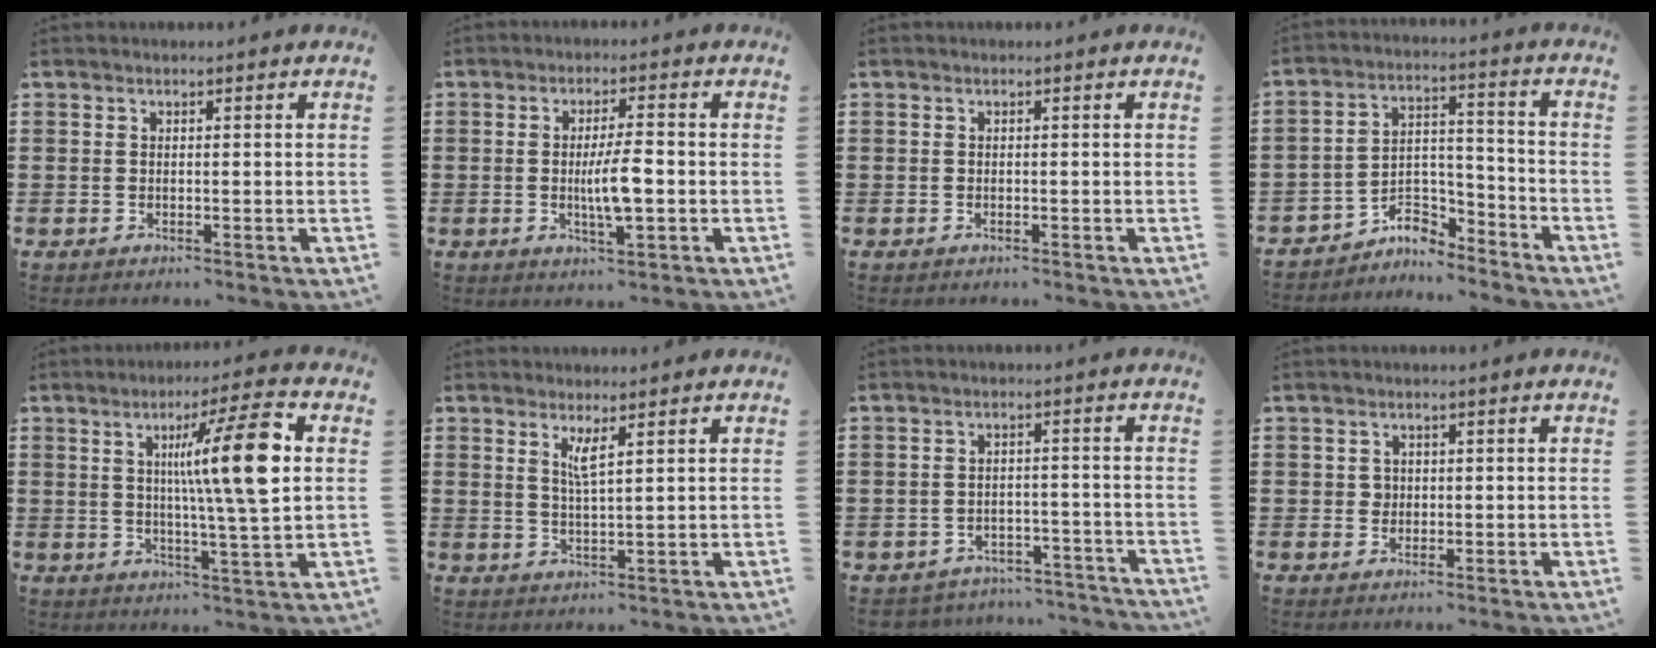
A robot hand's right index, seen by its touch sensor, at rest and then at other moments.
{"total": 5.9, "force": [-0.7, 1.2, 5.7], "torque": [-0.113, -0.003, -0.019]}
{"total": 0.0}
{"total": 6.1, "force": [-5.6, 1.9, 1.7], "torque": [-0.035, 0.007, -0.112]}
{"total": 13.0, "force": [2.9, 0.9, 12.6], "torque": [-0.204, -0.003, 0.033]}
{"total": 2.7, "force": [1.5, 0.1, 2.2], "torque": [-0.048, -0.001, 0.025]}
{"total": 3.4, "force": [-3.4, 0.5, 0.2], "torque": [-0.010, 0.001, -0.071]}
{"total": 1.4, "force": [0.2, 1.3, 0.5], "torque": [-0.013, 0.006, 0.004]}